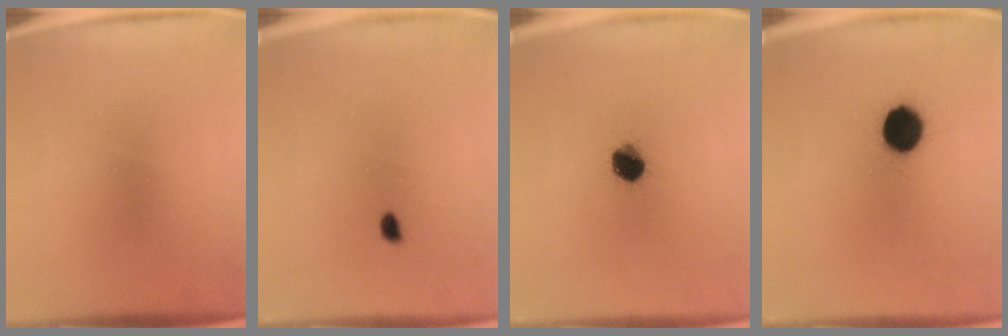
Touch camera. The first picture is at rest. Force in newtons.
{"total": 0.8}
{"total": 6.6}
{"total": 9.2}